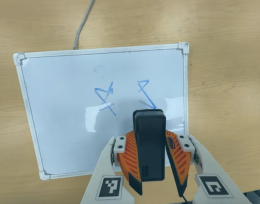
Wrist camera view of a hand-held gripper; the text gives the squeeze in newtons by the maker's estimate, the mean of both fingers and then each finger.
{"total": 9.1, "left": 8.7, "right": 9.6}